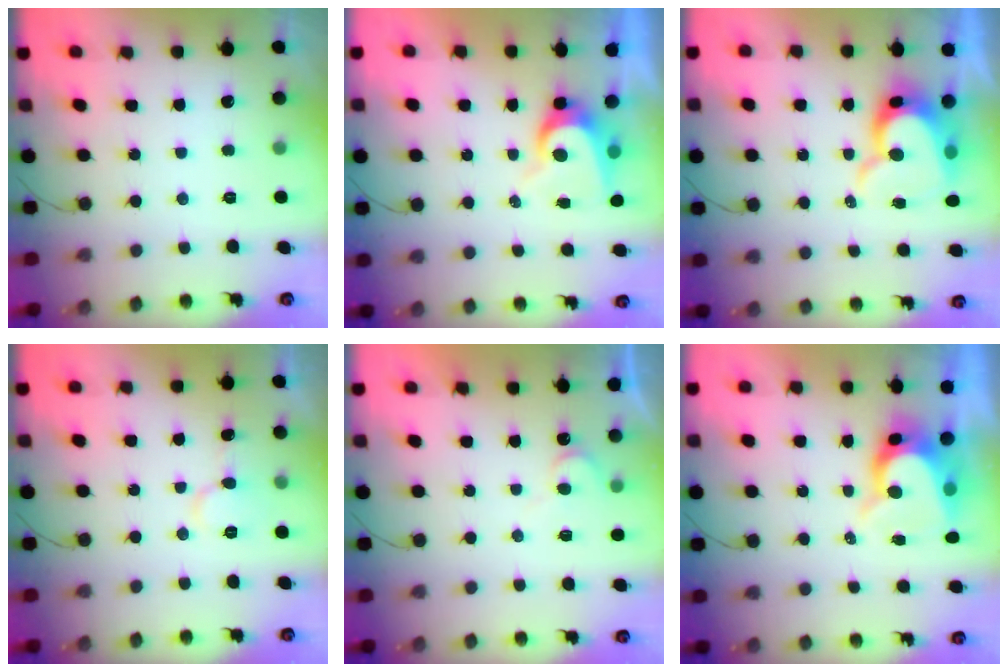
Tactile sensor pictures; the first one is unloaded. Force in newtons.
{"total": 6.5, "press": 6.5, "slide": 0.4}
{"total": 13.0, "press": 13.0, "slide": 1.1}
{"total": 7.4, "press": 7.4, "slide": 0.5}
{"total": 6.4, "press": 6.3, "slide": 0.6}
{"total": 7.9, "press": 7.8, "slide": 0.7}